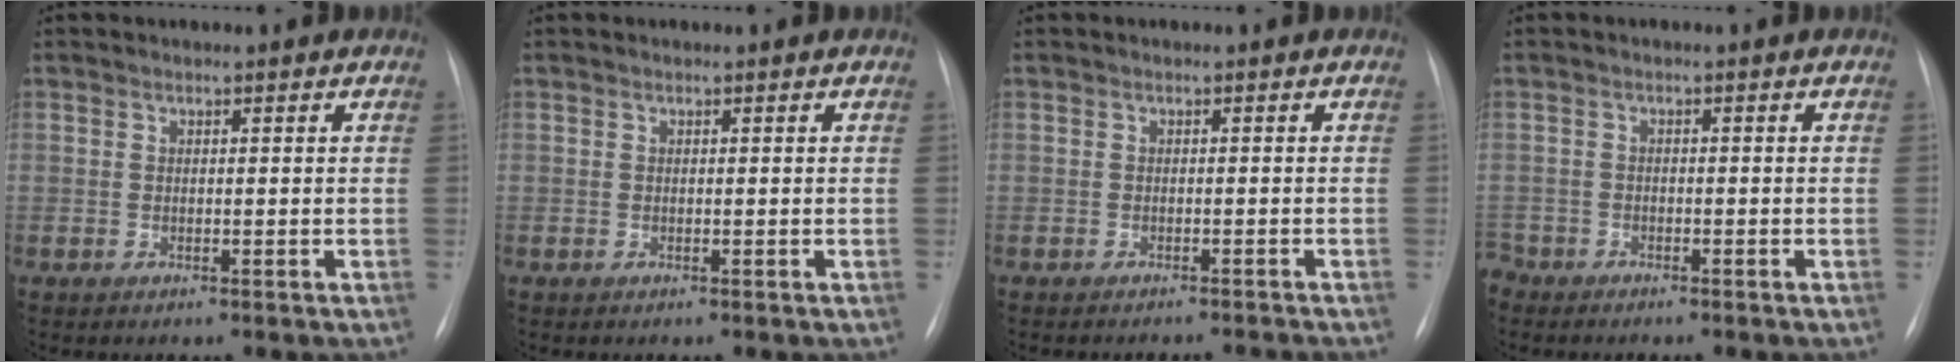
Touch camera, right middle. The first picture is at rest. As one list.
[{"total": 0.0}, {"total": 5.0, "force": [-4.9, -0.2, 0.9], "torque": [-0.008, -0.002, -0.053]}, {"total": 2.7, "force": [-2.5, 1.1, -0.1], "torque": [0.006, 0.000, -0.046]}]